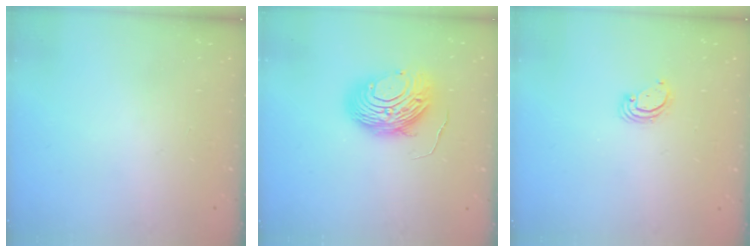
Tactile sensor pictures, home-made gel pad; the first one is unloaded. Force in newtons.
{"total": 10.8, "press": 10.8, "slide": 1.0}
{"total": 2.9, "press": 2.9, "slide": 0.3}